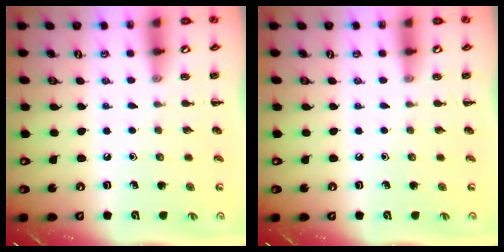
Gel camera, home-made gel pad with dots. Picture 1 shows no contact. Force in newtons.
{"total": 0.0}